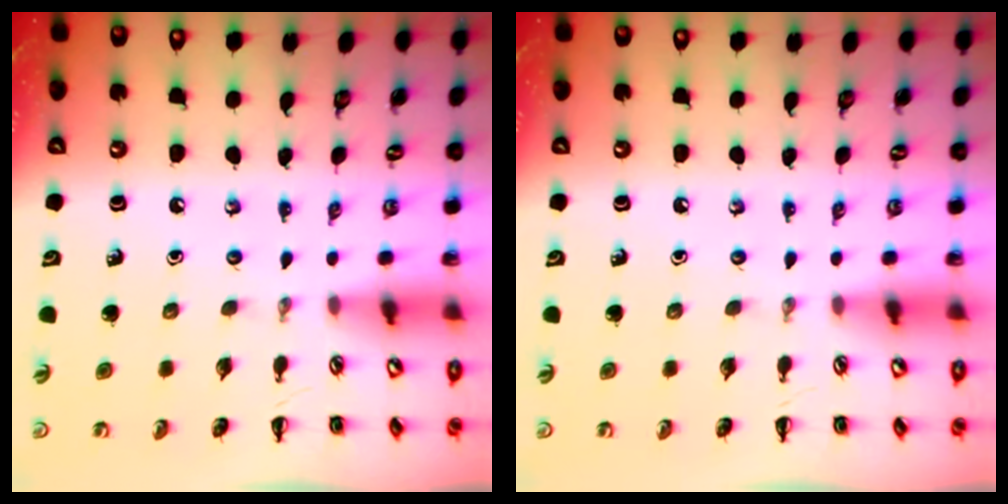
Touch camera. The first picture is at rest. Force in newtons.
{"total": 0.0}